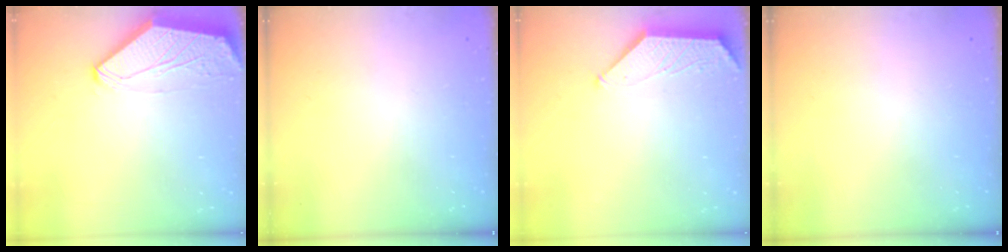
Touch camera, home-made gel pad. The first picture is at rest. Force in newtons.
{"total": 0.0}
{"total": 0.8, "press": 0.8, "slide": 0.2}
{"total": 0.0}